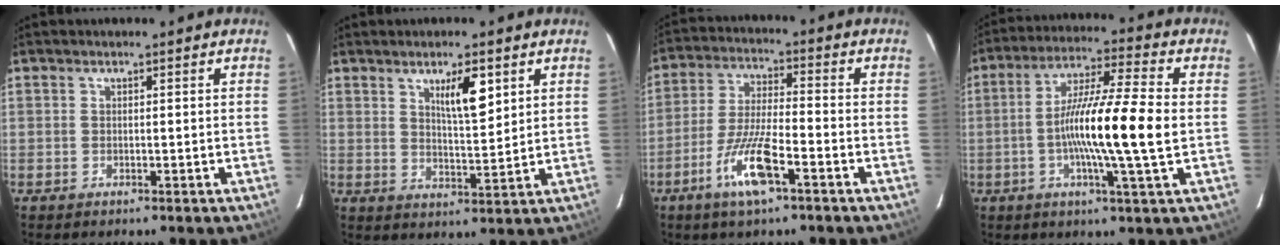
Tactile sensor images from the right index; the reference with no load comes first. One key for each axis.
{"total": 6.5, "fx": 3.1, "fy": 1.4, "fz": 5.5, "tx": -0.094, "ty": -0.003, "tz": 0.055}
{"total": 10.2, "fx": -5.2, "fy": 1.6, "fz": 8.6, "tx": -0.175, "ty": -0.011, "tz": -0.098}
{"total": 14.8, "fx": -1.4, "fy": -0.1, "fz": 14.8, "tx": -0.260, "ty": -0.001, "tz": -0.035}